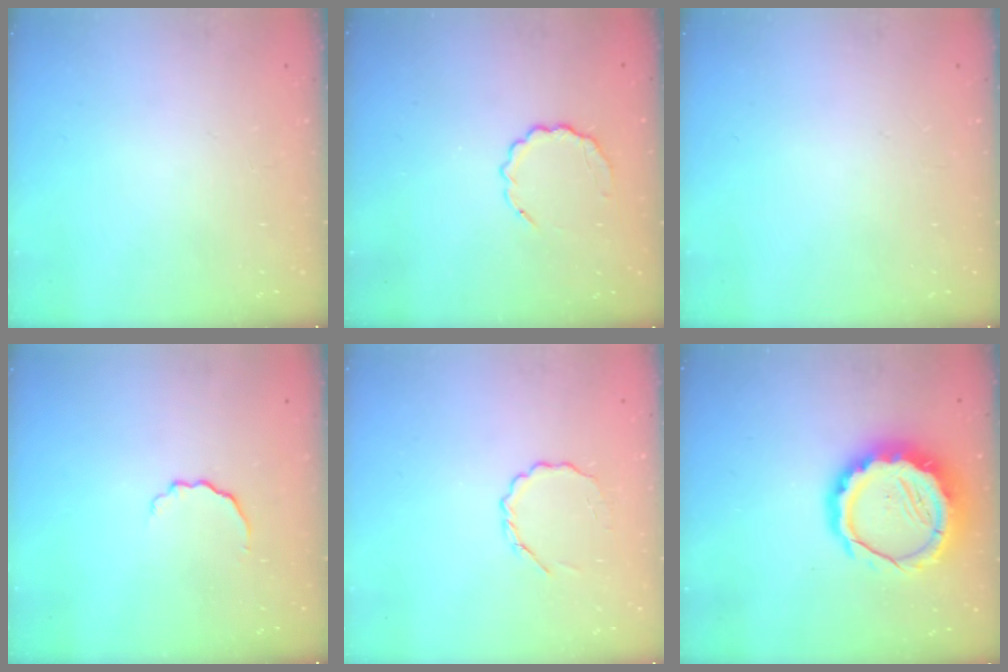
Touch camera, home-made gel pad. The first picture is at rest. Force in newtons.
{"total": 5.4, "press": 5.2, "slide": 1.5}
{"total": 0.0}
{"total": 3.2, "press": 3.1, "slide": 0.8}
{"total": 3.6, "press": 3.4, "slide": 1.3}
{"total": 13.4, "press": 13.1, "slide": 2.9}